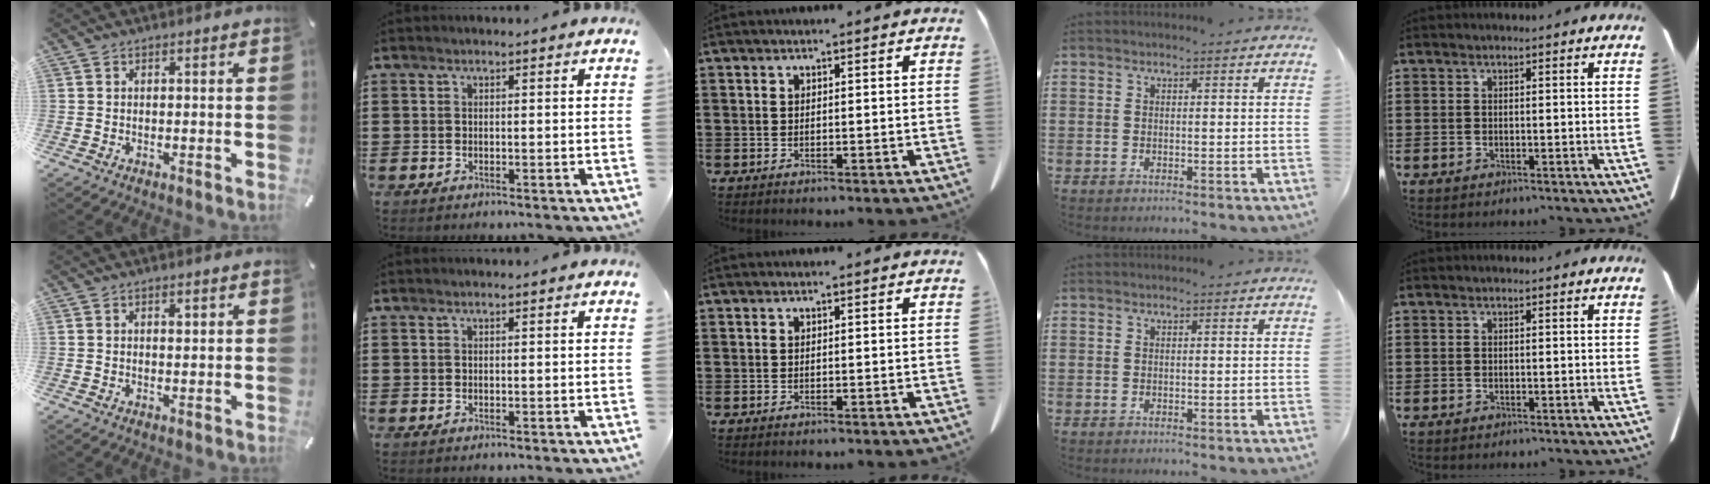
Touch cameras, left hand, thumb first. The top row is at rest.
{"thumb": {"total": 1.3, "force": [0.4, 0.7, 1.1], "torque": [-0.014, 0.001, 0.003]}}